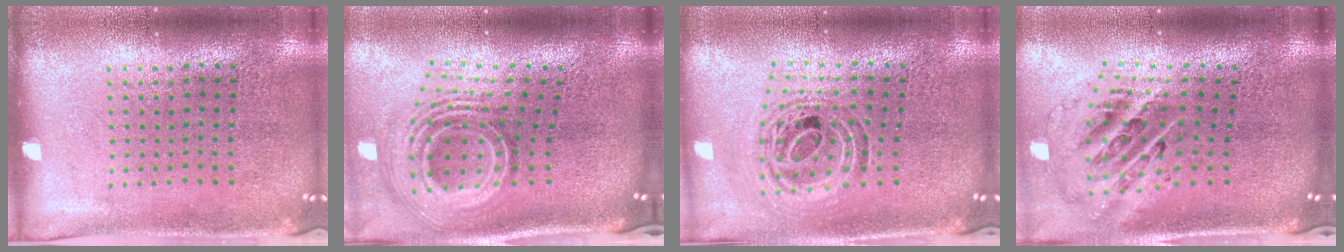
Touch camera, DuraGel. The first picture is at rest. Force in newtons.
{"total": 3.0, "press": 1.8, "slide": 2.4}
{"total": 1.1, "press": 1.0, "slide": 0.4}
{"total": 2.5, "press": 1.8, "slide": 1.8}